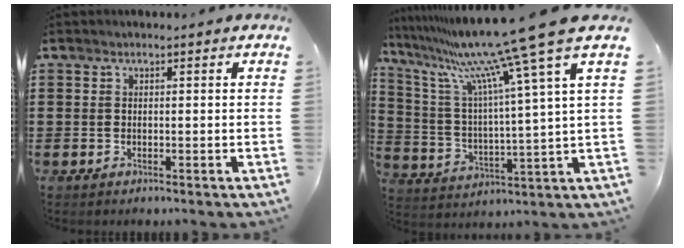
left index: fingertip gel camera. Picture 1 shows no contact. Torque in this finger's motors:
{"motor_torque": [1.60, -0.54, 0.97, 0.21]}